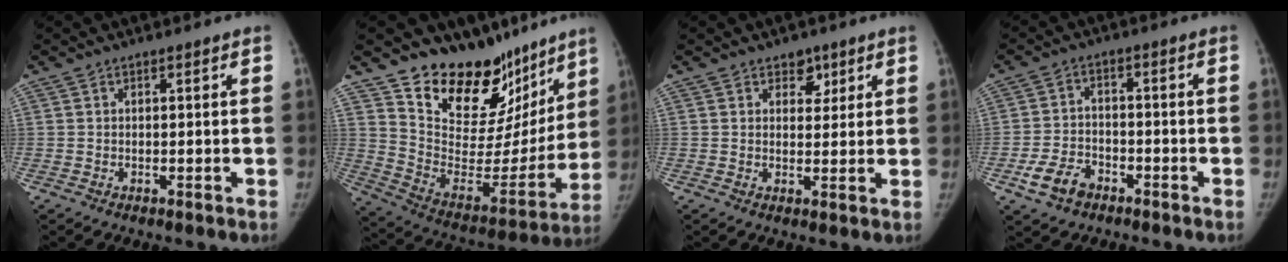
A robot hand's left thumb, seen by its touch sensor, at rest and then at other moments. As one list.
[{"total": 23.3, "force": [18.1, 11.8, 8.7], "torque": [-0.078, -0.116, 0.284]}, {"total": 3.6, "force": [2.2, 2.5, 1.5], "torque": [0.007, -0.012, 0.032]}, {"total": 6.8, "force": [-3.9, 4.5, 3.3], "torque": [-0.059, 0.021, -0.068]}]